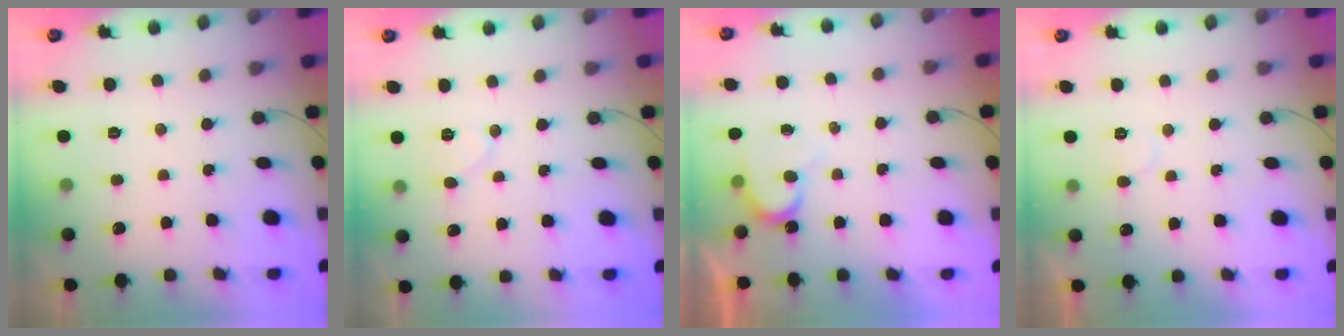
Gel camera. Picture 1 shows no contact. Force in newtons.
{"total": 5.6, "press": 5.6, "slide": 0.7}
{"total": 6.4, "press": 6.4, "slide": 0.4}
{"total": 4.2, "press": 4.2, "slide": 0.3}